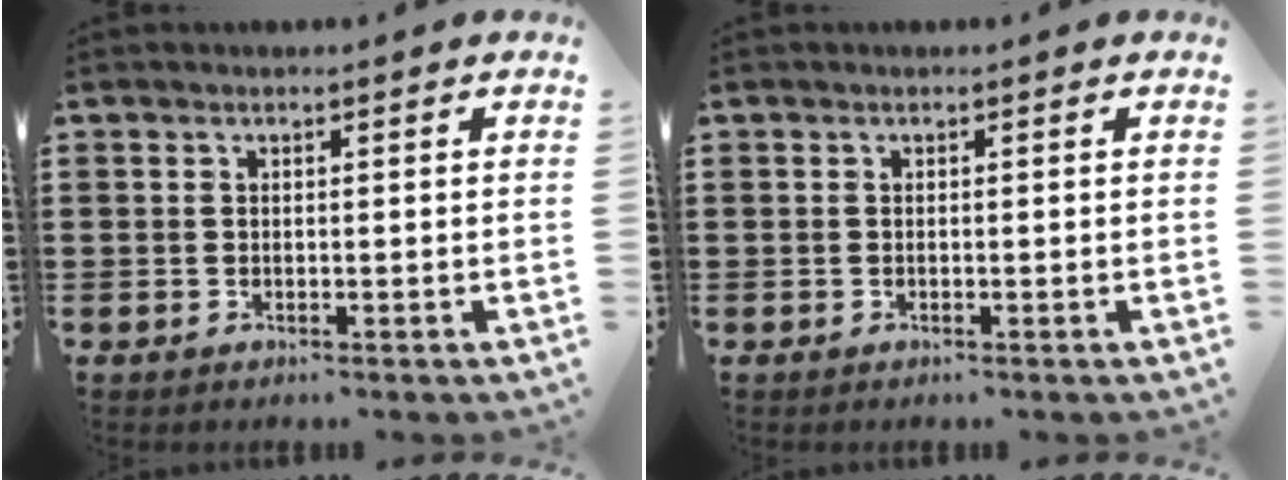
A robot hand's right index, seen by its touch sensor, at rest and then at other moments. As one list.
[{"total": 0.0}]